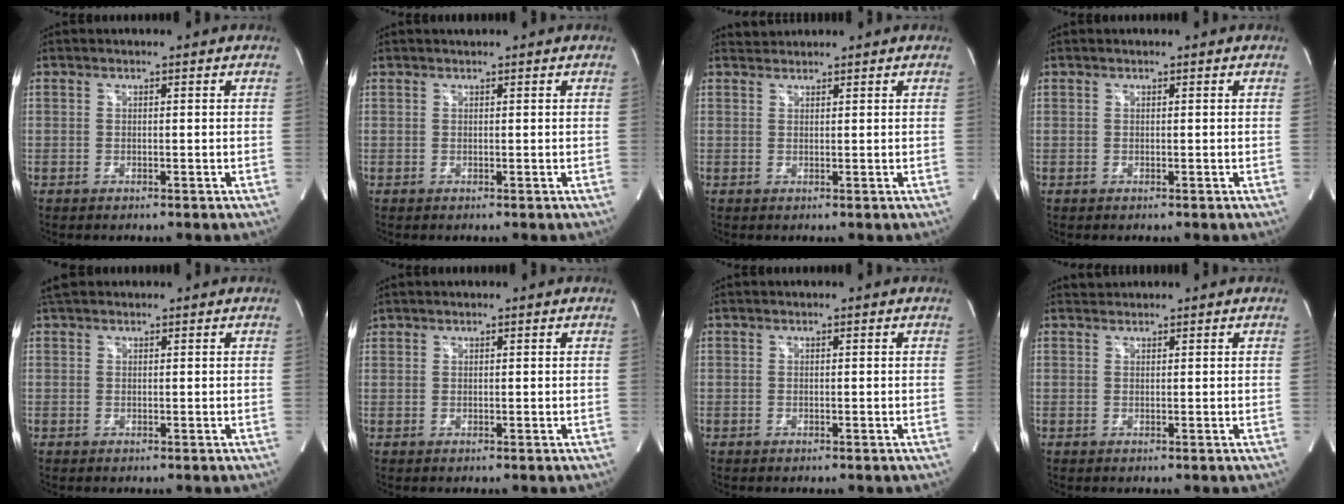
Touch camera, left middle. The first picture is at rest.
{"total": 0.8, "force": [0.8, 0.0, 0.3], "torque": [-0.015, 0.011, 0.016]}
{"total": 1.5, "force": [1.4, -0.1, -0.4], "torque": [-0.008, 0.010, 0.031]}
{"total": 0.0}
{"total": 2.2, "force": [1.8, 1.1, 0.5], "torque": [-0.015, 0.021, 0.032]}
{"total": 0.8, "force": [0.8, 0.3, 0.0], "torque": [-0.005, 0.010, 0.018]}
{"total": 0.0}
{"total": 1.1, "force": [1.1, 0.0, -0.3], "torque": [-0.010, 0.011, 0.024]}